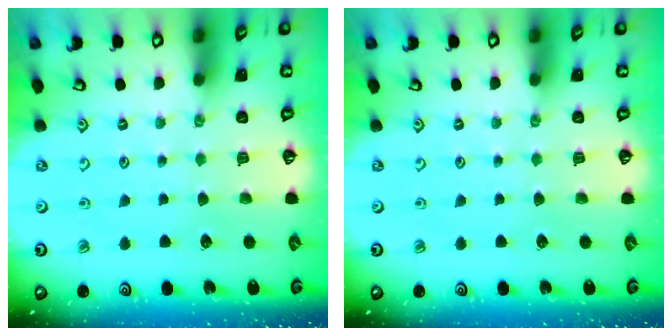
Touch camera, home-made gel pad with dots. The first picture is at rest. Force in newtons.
{"total": 0.0}